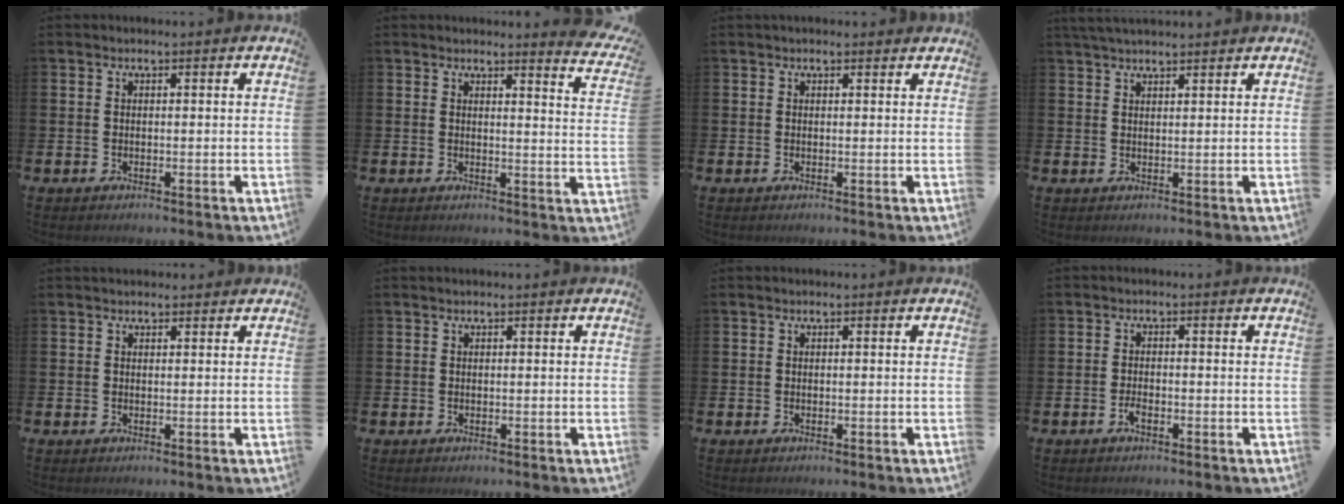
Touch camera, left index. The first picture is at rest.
{"total": 3.0, "force": [3.0, -0.1, 0.2], "torque": [0.005, -0.031, 0.046]}
{"total": 0.6, "force": [0.6, 0.2, 0.2], "torque": [0.007, -0.003, 0.008]}
{"total": 2.6, "force": [2.4, 0.3, 0.8], "torque": [-0.020, -0.002, 0.045]}
{"total": 1.2, "force": [1.0, 0.6, 0.1], "torque": [0.007, 0.002, 0.016]}
{"total": 0.0}
{"total": 0.0}
{"total": 1.6, "force": [-0.9, 0.7, 1.2], "torque": [-0.032, 0.005, -0.015]}